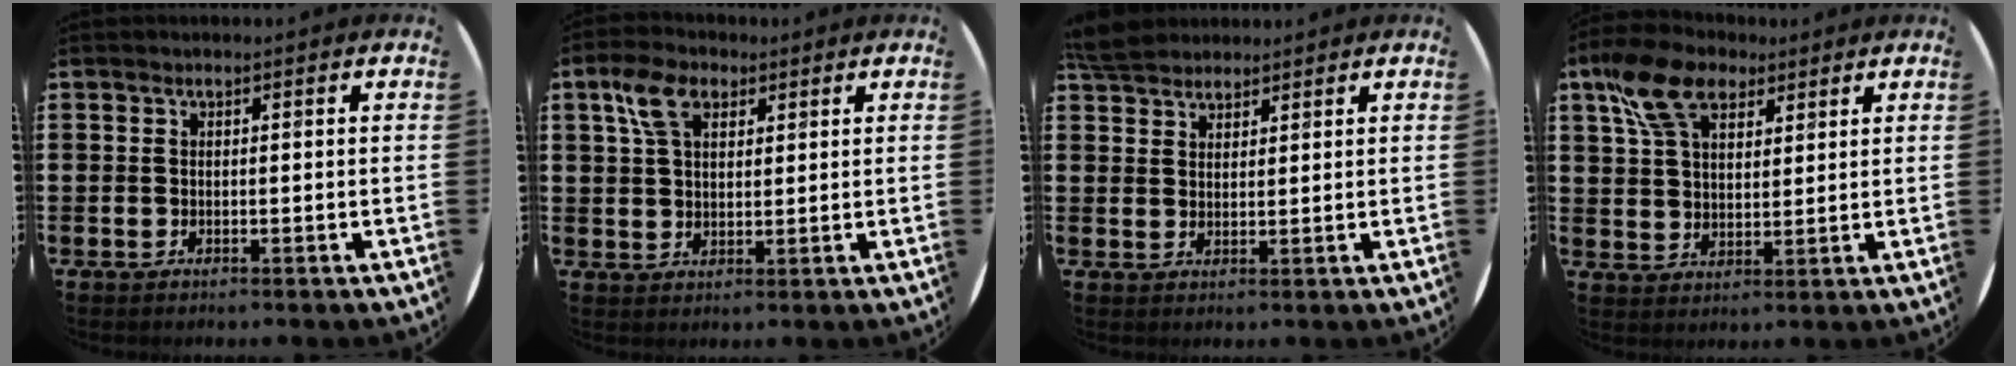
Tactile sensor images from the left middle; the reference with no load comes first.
{"total": 5.6, "force": [3.3, 3.3, 3.2], "torque": [-0.075, 0.013, 0.060]}
{"total": 4.4, "force": [4.0, 1.4, 1.2], "torque": [-0.025, -0.004, 0.077]}
{"total": 9.2, "force": [5.8, 5.2, 4.9], "torque": [-0.109, 0.004, 0.108]}